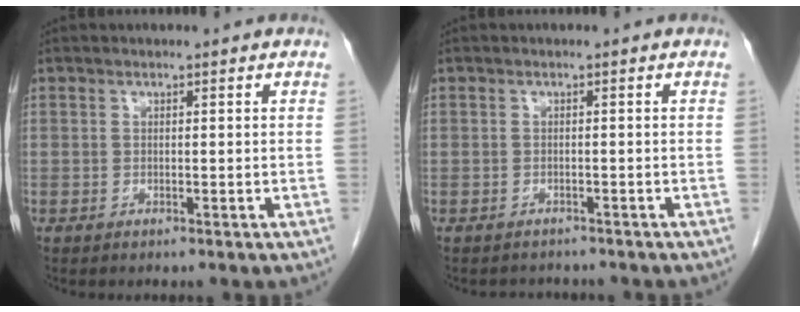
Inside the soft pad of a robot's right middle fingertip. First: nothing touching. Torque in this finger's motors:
{"motor_torque": [0.01, 0.00, -0.01, 0.00]}